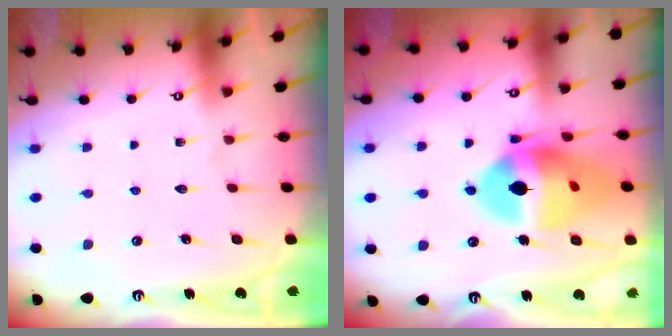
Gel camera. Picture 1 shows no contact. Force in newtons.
{"total": 18.5, "press": 17.5, "slide": 5.9}